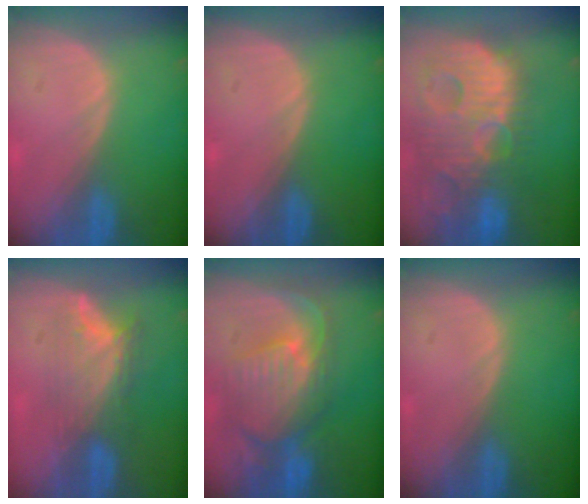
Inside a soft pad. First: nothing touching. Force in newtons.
{"total": 0.0}
{"total": 14.4, "press": 12.4, "slide": 7.3}
{"total": 7.4, "press": 6.6, "slide": 3.4}
{"total": 10.9, "press": 9.6, "slide": 5.3}
{"total": 0.0}